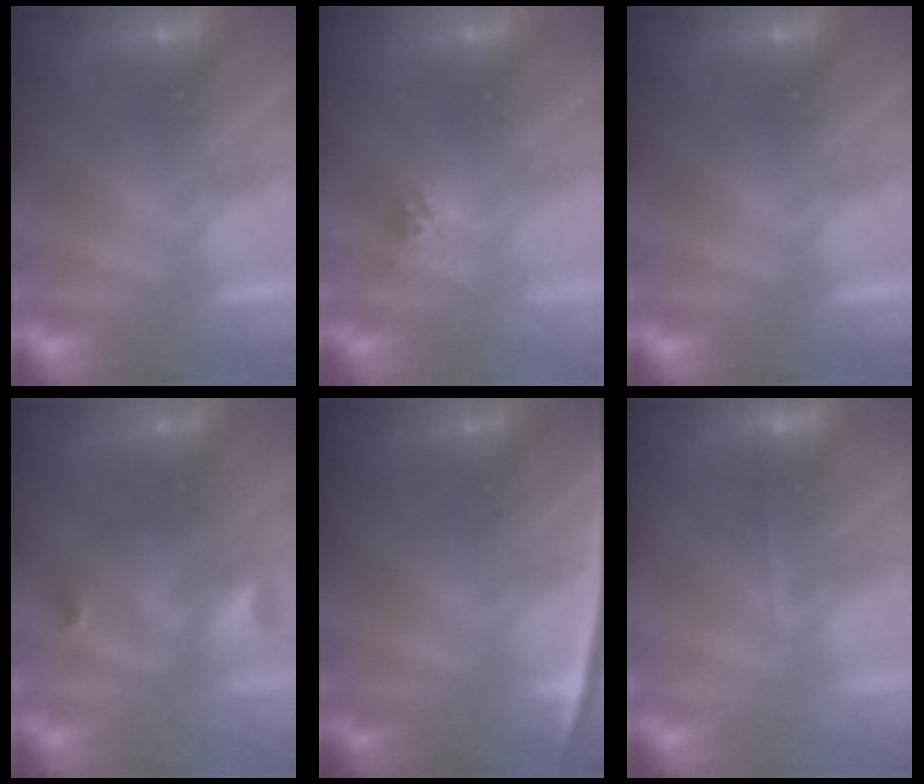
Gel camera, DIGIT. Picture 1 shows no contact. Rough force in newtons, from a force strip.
{"total": 2.3}
{"total": 0.0}
{"total": 2.9}
{"total": 2.4}
{"total": 2.0}